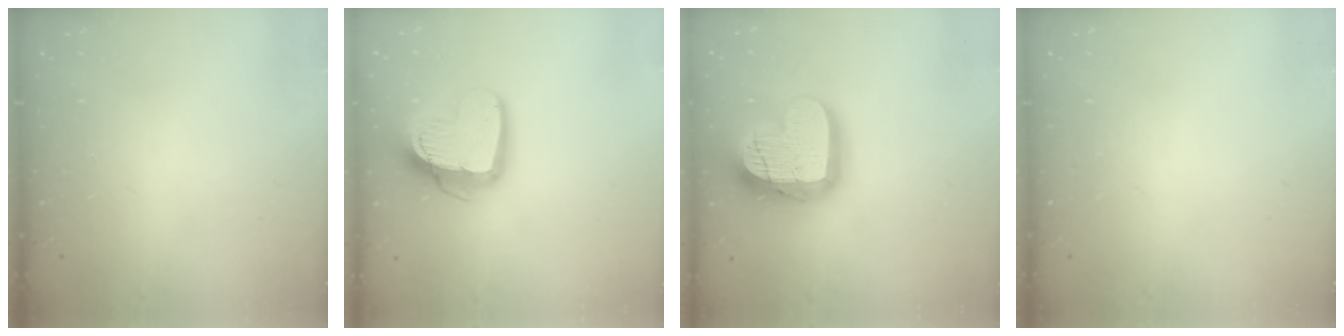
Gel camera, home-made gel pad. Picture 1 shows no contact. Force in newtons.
{"total": 15.0, "press": 14.9, "slide": 1.3}
{"total": 19.8, "press": 19.8, "slide": 1.5}
{"total": 0.0}